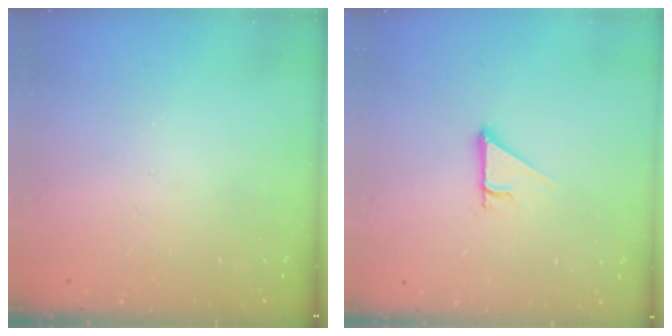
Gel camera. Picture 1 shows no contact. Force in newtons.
{"total": 2.5, "press": 2.5, "slide": 0.2}